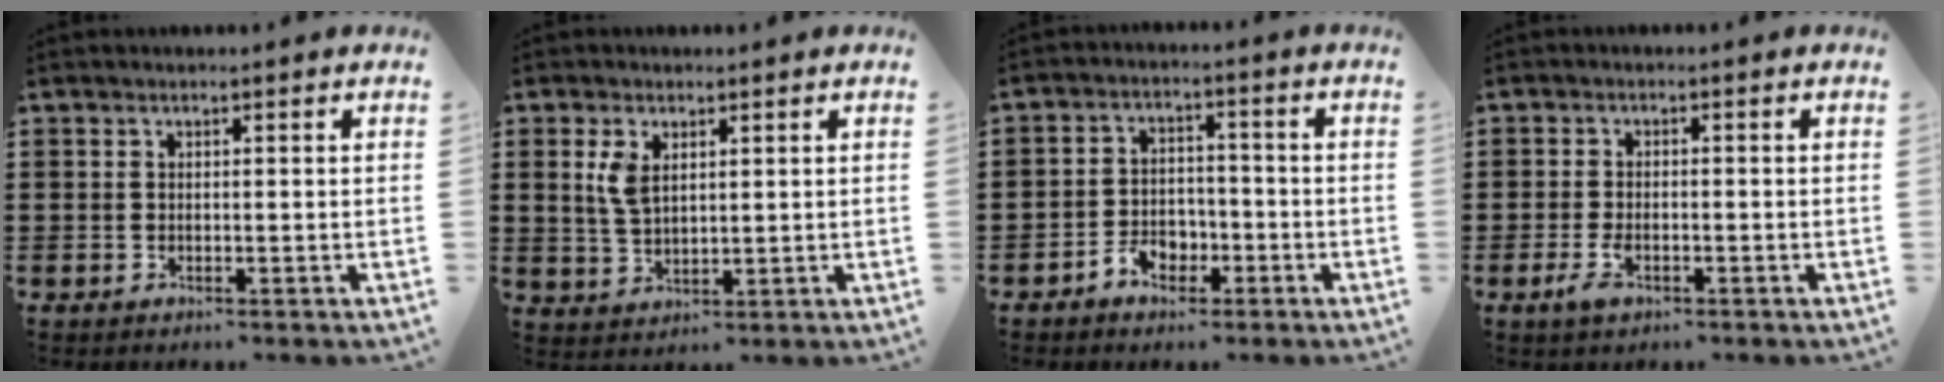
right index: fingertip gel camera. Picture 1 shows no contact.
{"total": 3.9, "force": [1.4, 2.1, 2.9], "torque": [-0.065, 0.007, 0.025]}
{"total": 4.2, "force": [-2.4, 2.9, 1.8], "torque": [-0.035, 0.008, -0.046]}
{"total": 2.9, "force": [-1.3, 1.2, 2.3], "torque": [-0.057, -0.009, -0.027]}